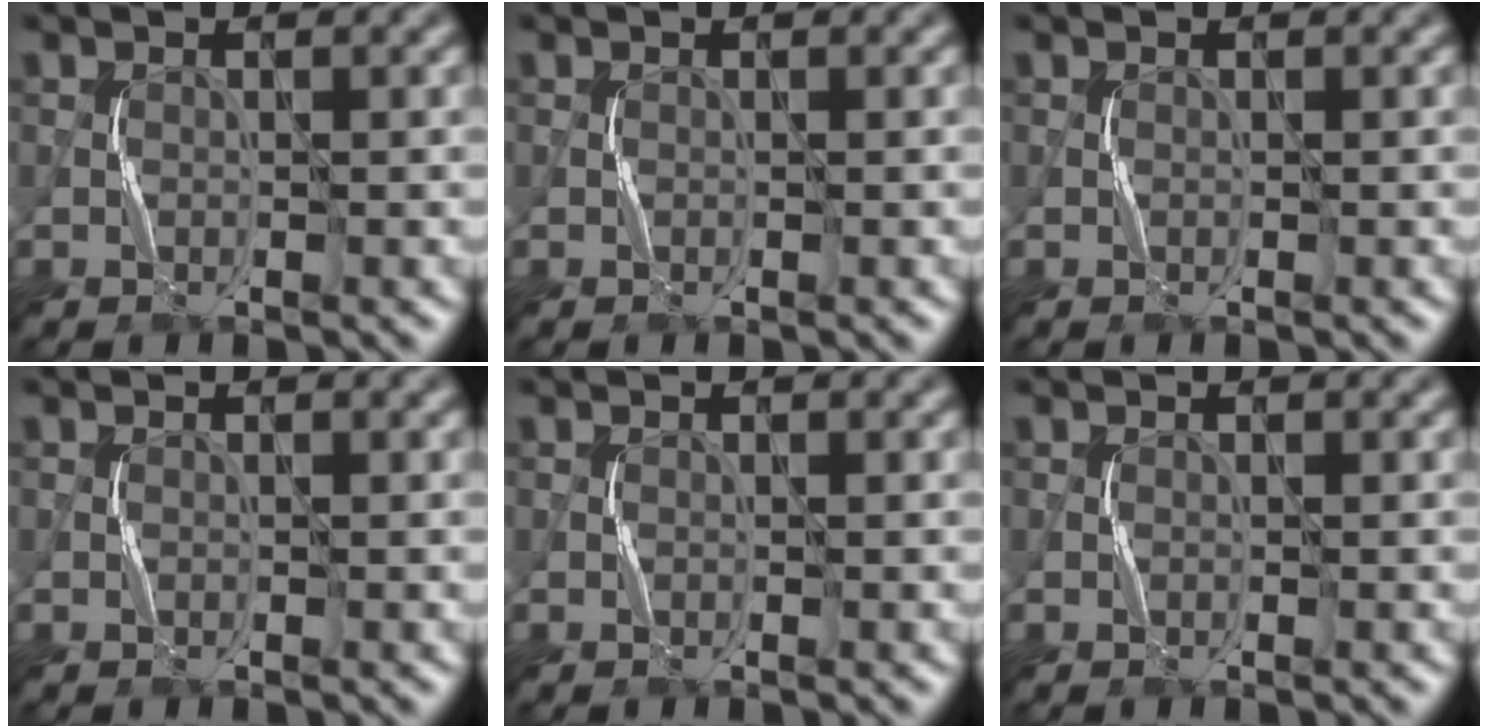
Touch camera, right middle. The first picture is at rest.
{"total": 0.0}
{"total": 0.0}
{"total": 0.0}
{"total": 0.0}
{"total": 0.0}